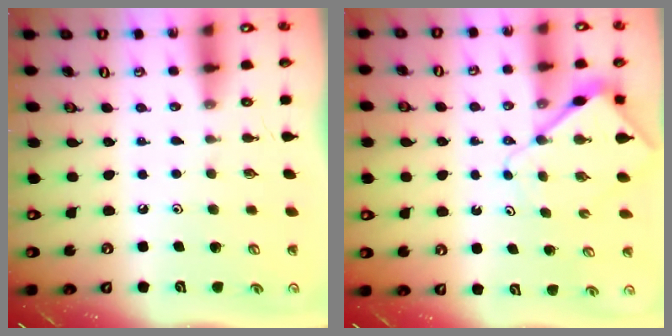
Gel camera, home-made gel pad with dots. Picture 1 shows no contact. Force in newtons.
{"total": 7.5, "press": 7.5, "slide": 0.8}